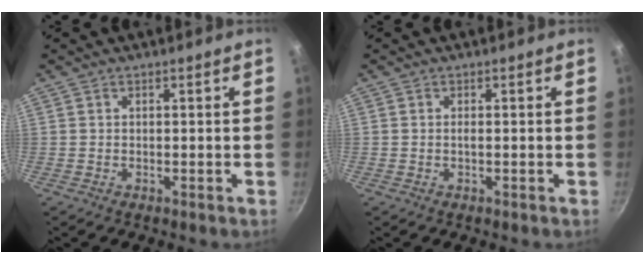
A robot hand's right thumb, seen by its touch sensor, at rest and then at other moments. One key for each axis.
{"total": 0.5, "fx": -0.1, "fy": 0.0, "fz": 0.5, "tx": -0.010, "ty": 0.000, "tz": -0.002}